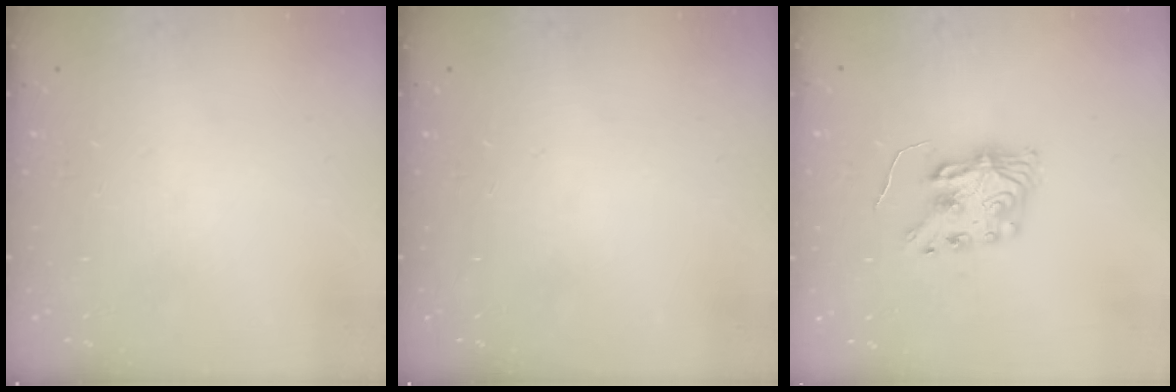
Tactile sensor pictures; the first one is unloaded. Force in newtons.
{"total": 0.0}
{"total": 8.5, "press": 8.5, "slide": 0.3}